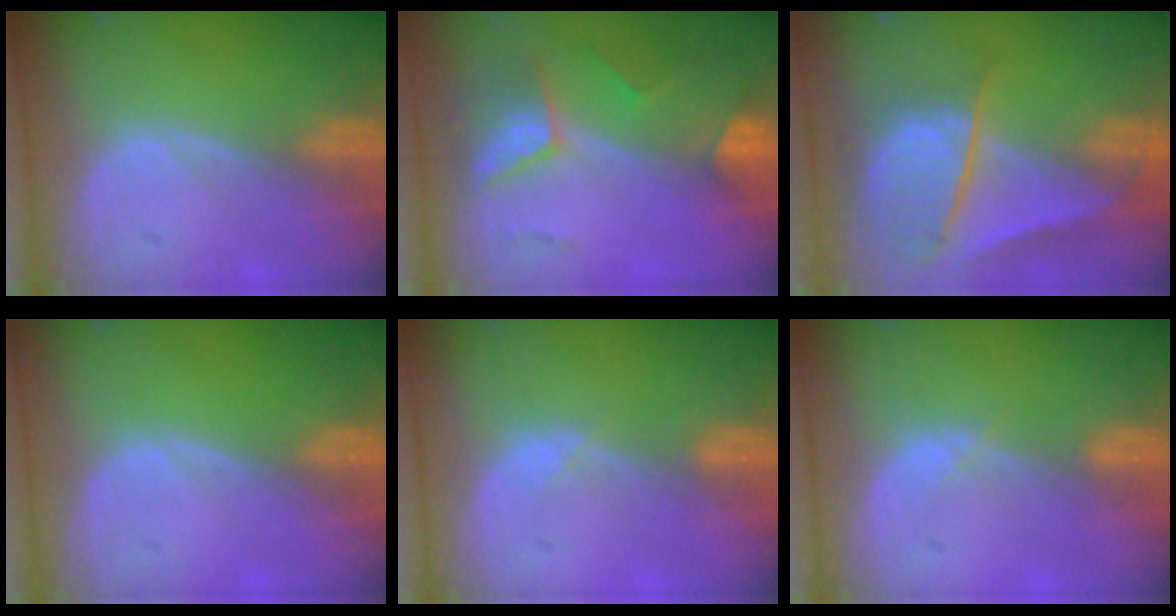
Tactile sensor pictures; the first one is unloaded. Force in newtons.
{"total": 7.4, "press": 6.6, "slide": 3.5}
{"total": 9.5, "press": 8.2, "slide": 4.8}
{"total": 0.0}
{"total": 0.9, "press": 0.9, "slide": 0.3}
{"total": 0.9, "press": 0.9, "slide": 0.3}